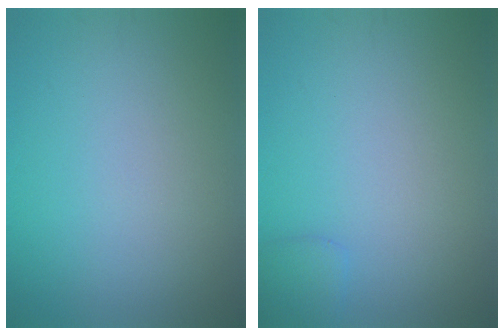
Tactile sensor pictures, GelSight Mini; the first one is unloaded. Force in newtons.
{"total": 1.3, "press": 1.3, "slide": 0.1}